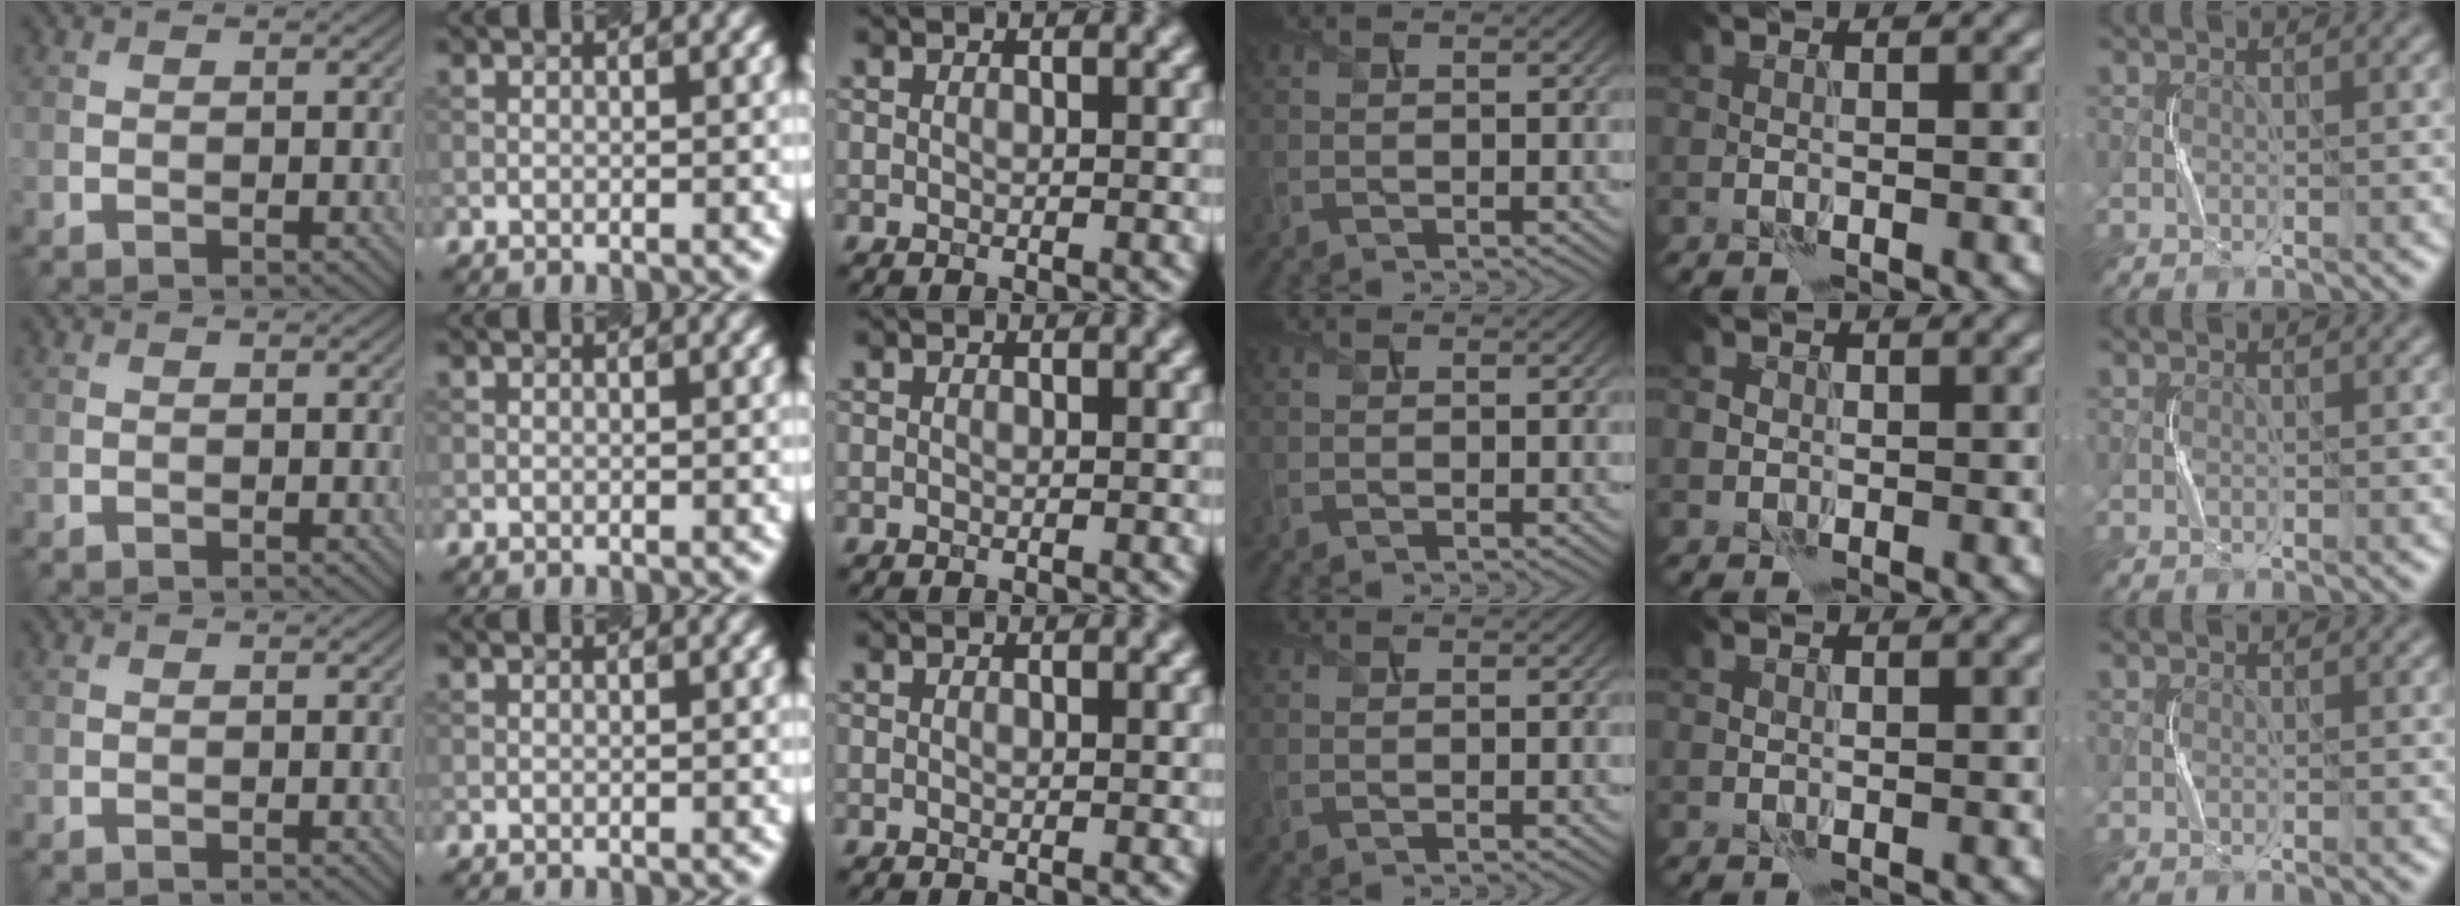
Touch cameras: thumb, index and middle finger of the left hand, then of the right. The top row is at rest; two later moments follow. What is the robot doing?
{"motion": "press", "object": "toy piano key"}